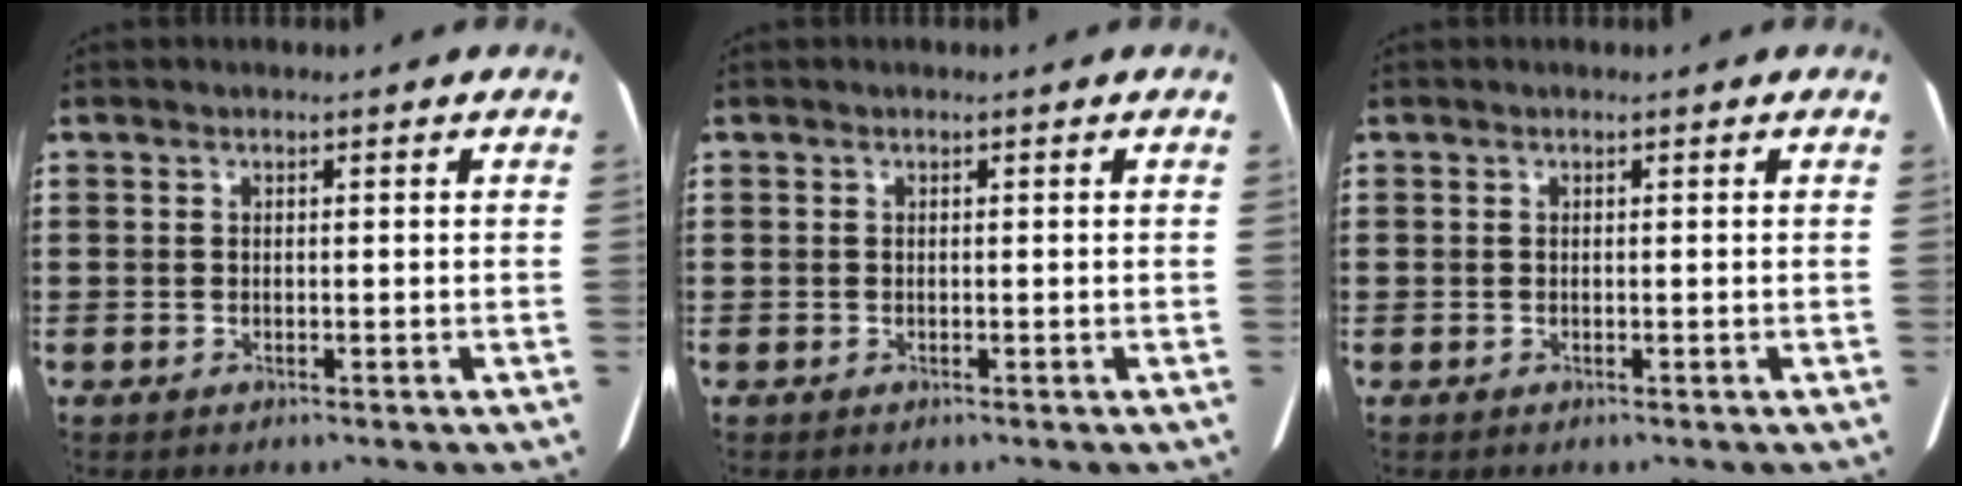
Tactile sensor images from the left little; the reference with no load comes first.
{"total": 0.0}
{"total": 0.0}